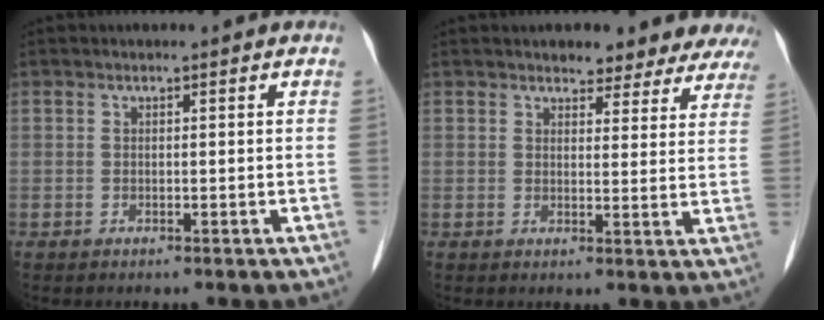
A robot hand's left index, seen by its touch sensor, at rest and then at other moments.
{"total": 10.2, "force": [9.3, 3.4, 2.2], "torque": [0.007, -0.008, 0.084]}